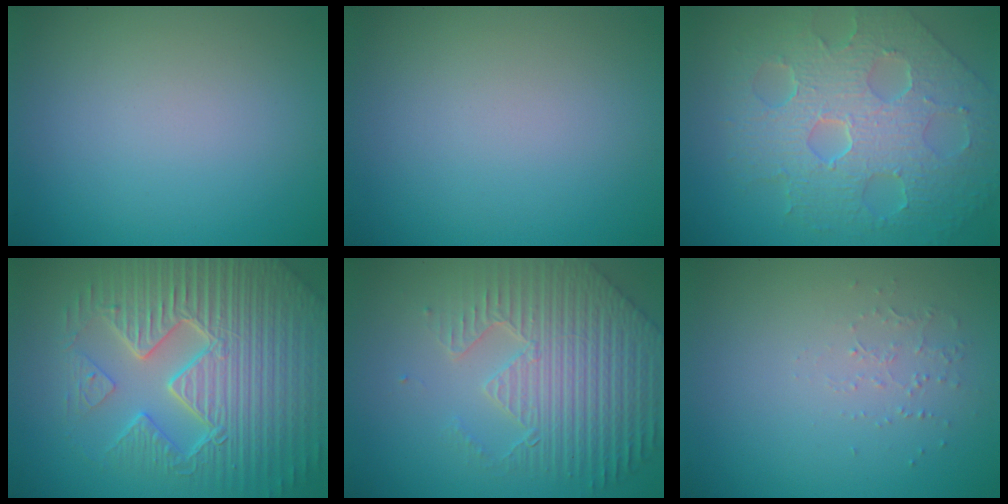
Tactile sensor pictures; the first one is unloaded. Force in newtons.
{"total": 0.0}
{"total": 8.8, "press": 6.1, "slide": 6.4}
{"total": 9.6, "press": 6.7, "slide": 6.8}
{"total": 7.1, "press": 5.5, "slide": 4.5}
{"total": 0.8, "press": 0.5, "slide": 0.6}